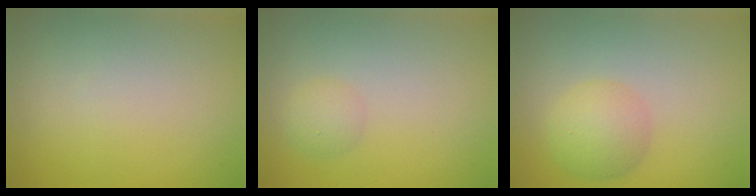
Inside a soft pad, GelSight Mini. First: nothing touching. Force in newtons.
{"total": 1.5, "press": 1.5, "slide": 0.0}
{"total": 3.5, "press": 3.5, "slide": 0.1}